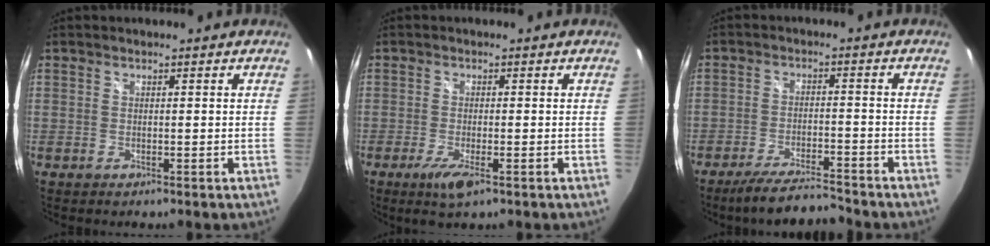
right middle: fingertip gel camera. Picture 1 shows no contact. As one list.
[{"total": 4.7, "force": [-2.6, 1.0, 3.8], "torque": [-0.083, -0.016, -0.046]}, {"total": 9.3, "force": [-8.4, 0.8, 3.9], "torque": [-0.089, -0.005, -0.141]}]